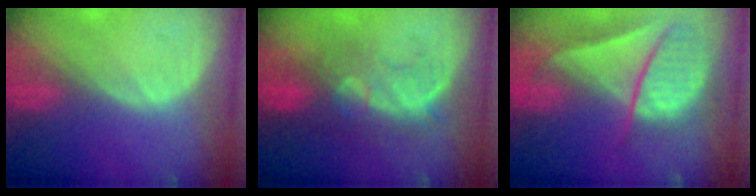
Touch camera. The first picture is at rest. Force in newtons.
{"total": 8.0, "press": 7.9, "slide": 1.6}
{"total": 9.6, "press": 8.2, "slide": 4.9}